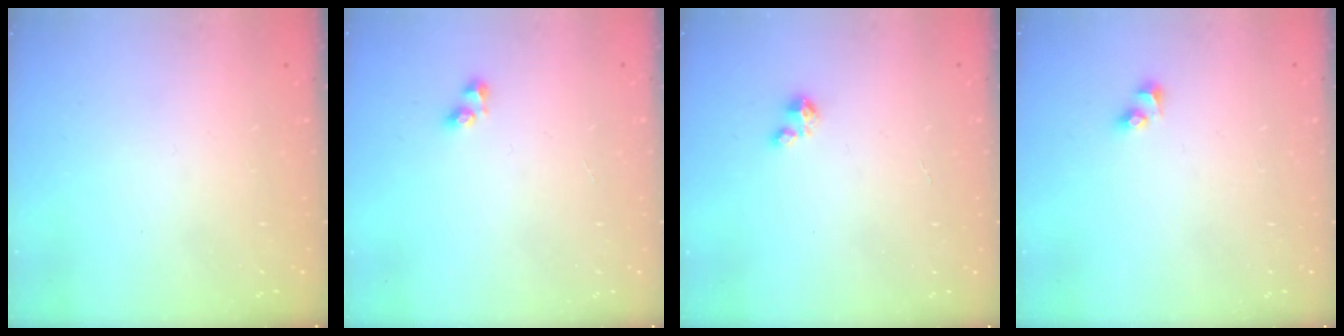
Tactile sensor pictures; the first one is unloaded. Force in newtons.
{"total": 2.5, "press": 2.2, "slide": 1.3}
{"total": 2.0, "press": 2.0, "slide": 0.1}
{"total": 2.7, "press": 2.5, "slide": 1.2}